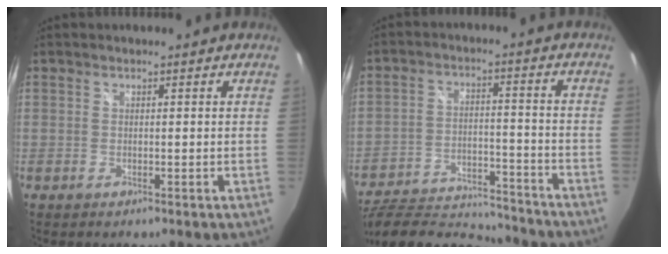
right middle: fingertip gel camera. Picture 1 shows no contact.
{"total": 20.4, "force": [-18.4, 5.1, 7.3], "torque": [-0.151, -0.013, -0.273]}